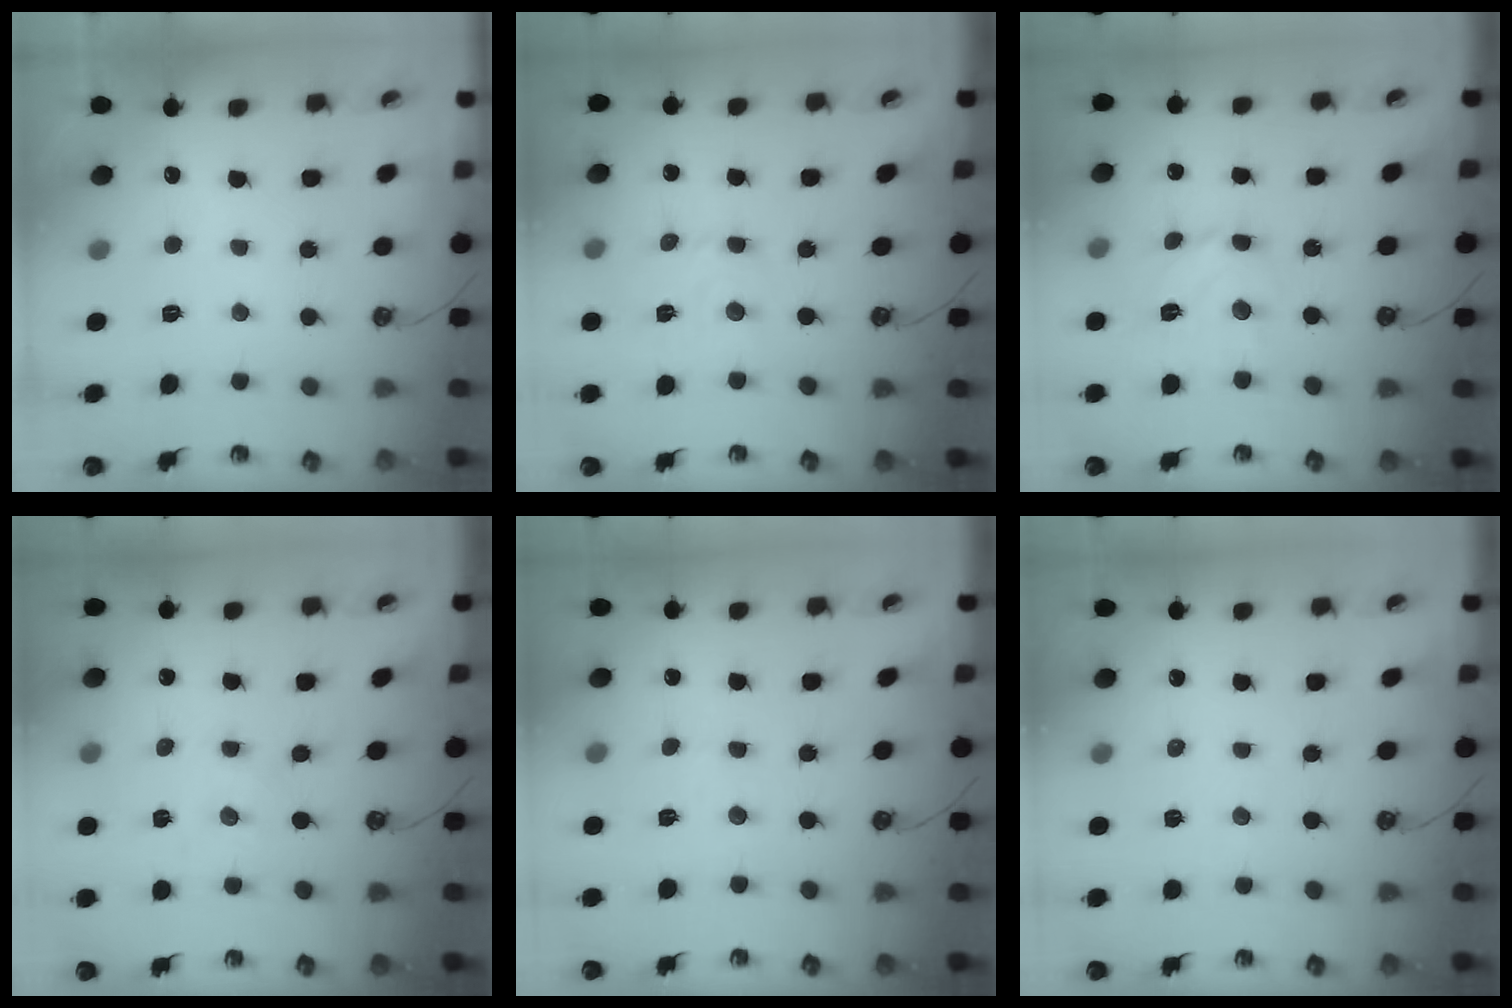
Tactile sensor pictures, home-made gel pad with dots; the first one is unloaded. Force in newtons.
{"total": 2.8, "press": 2.7, "slide": 0.4}
{"total": 9.7, "press": 9.6, "slide": 1.0}
{"total": 0.0}
{"total": 1.6, "press": 1.5, "slide": 0.4}
{"total": 1.1, "press": 1.1, "slide": 0.2}